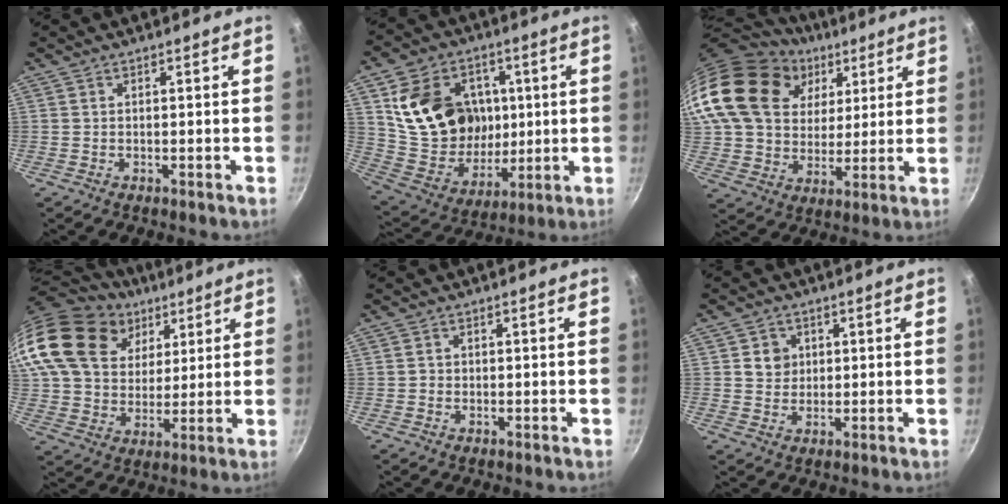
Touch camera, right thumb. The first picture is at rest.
{"total": 21.1, "force": [4.7, 17.1, 11.5], "torque": [-0.171, -0.011, 0.098]}
{"total": 27.0, "force": [11.1, 19.5, 15.1], "torque": [-0.282, 0.002, 0.201]}
{"total": 28.0, "force": [13.5, 20.0, 14.4], "torque": [-0.302, 0.007, 0.249]}
{"total": 0.8, "force": [0.0, 0.8, 0.1], "torque": [0.003, 0.000, -0.003]}
{"total": 4.0, "force": [1.0, 3.7, 1.2], "torque": [0.003, 0.001, 0.016]}